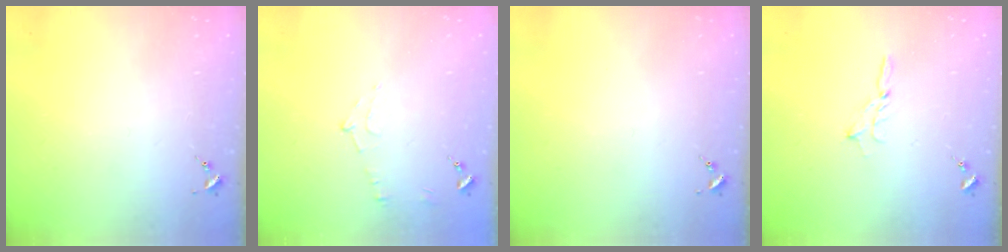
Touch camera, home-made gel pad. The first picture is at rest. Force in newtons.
{"total": 5.4, "press": 5.4, "slide": 0.7}
{"total": 0.0}
{"total": 2.5, "press": 2.5, "slide": 0.2}